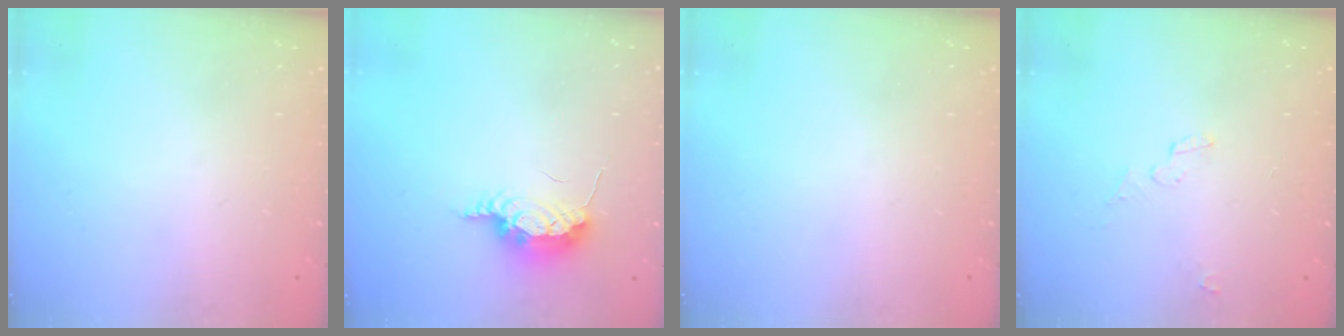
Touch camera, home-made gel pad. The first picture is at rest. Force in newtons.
{"total": 9.2, "press": 8.2, "slide": 4.1}
{"total": 0.0}
{"total": 3.0, "press": 2.9, "slide": 0.8}